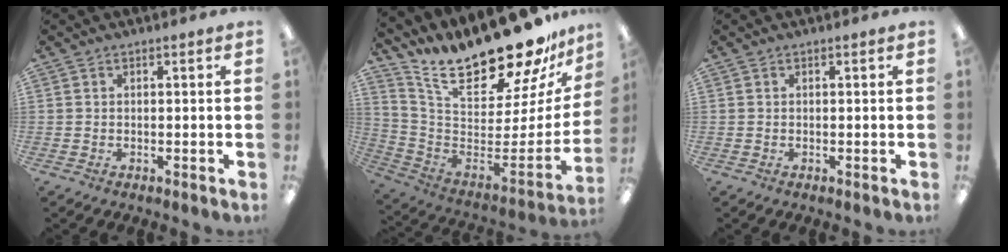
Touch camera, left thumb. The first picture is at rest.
{"total": 22.7, "force": [18.4, 6.4, 11.6], "torque": [-0.179, -0.148, 0.307]}
{"total": 0.0}